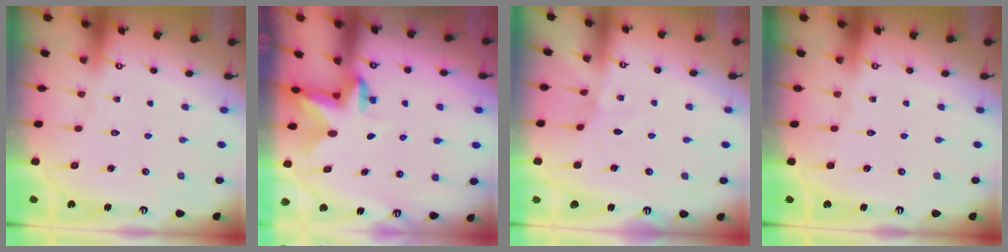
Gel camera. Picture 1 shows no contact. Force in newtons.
{"total": 2.8, "press": 2.8, "slide": 0.6}
{"total": 1.4, "press": 1.3, "slide": 0.3}
{"total": 0.0}